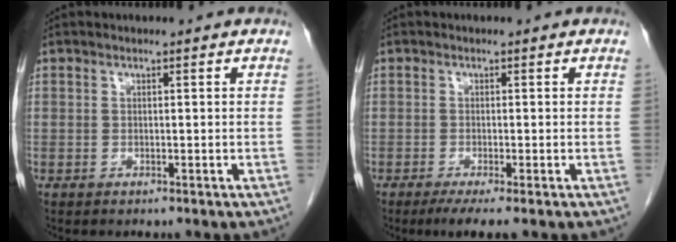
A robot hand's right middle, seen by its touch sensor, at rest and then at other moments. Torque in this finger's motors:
{"motor_torque": [0.47, -0.24, 0.17, 0.05]}